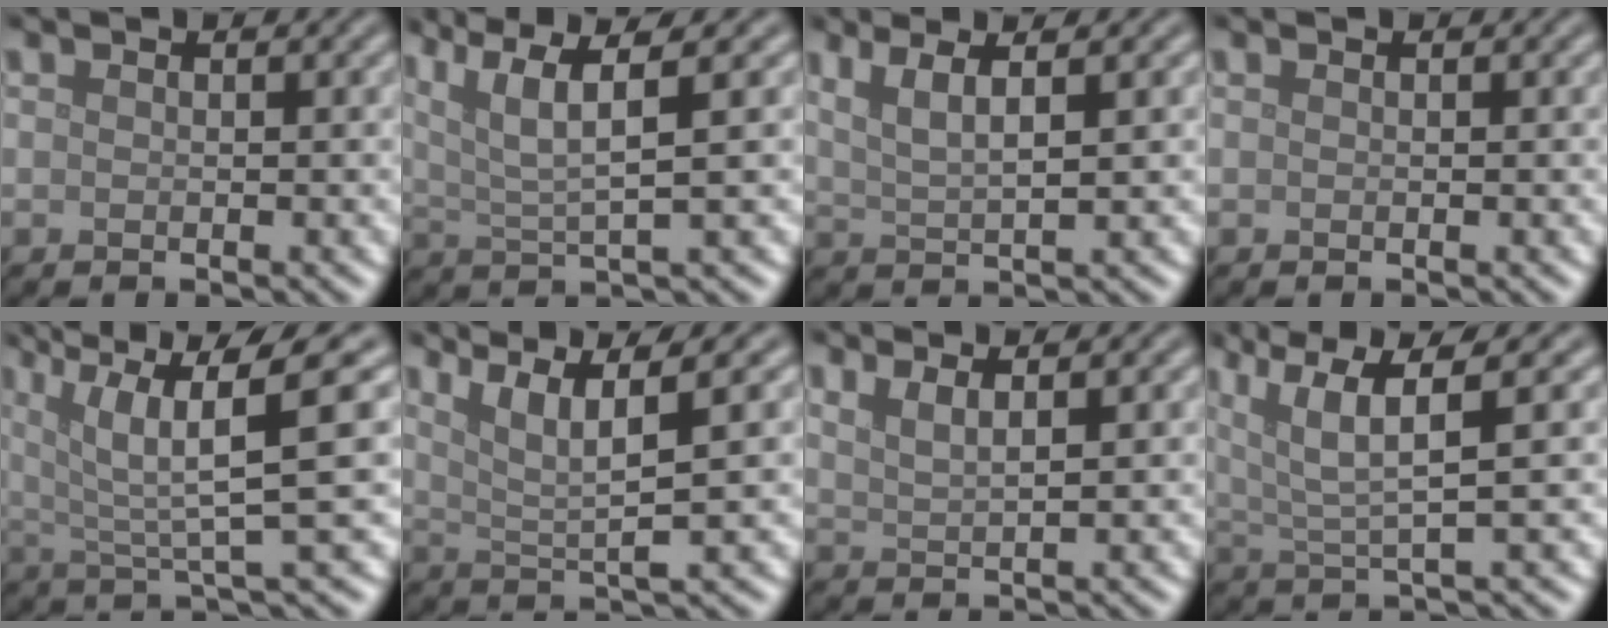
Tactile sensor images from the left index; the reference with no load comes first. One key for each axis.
{"total": 6.1, "fx": 3.1, "fy": 1.2, "fz": 5.2, "tx": -0.099, "ty": 0.012, "tz": 0.062}
{"total": 3.4, "fx": 1.6, "fy": 0.8, "fz": 2.9, "tx": -0.049, "ty": 0.004, "tz": 0.028}
{"total": 0.0}
{"total": 8.5, "fx": 3.5, "fy": 1.8, "fz": 7.6, "tx": -0.118, "ty": 0.012, "tz": 0.062}
{"total": 5.6, "fx": 2.8, "fy": 0.9, "fz": 4.8, "tx": -0.084, "ty": 0.010, "tz": 0.055}
{"total": 2.1, "fx": 1.3, "fy": 0.6, "fz": 1.5, "tx": -0.022, "ty": 0.001, "tz": 0.022}
{"total": 6.5, "fx": 3.2, "fy": 1.3, "fz": 5.5, "tx": -0.107, "ty": 0.013, "tz": 0.064}